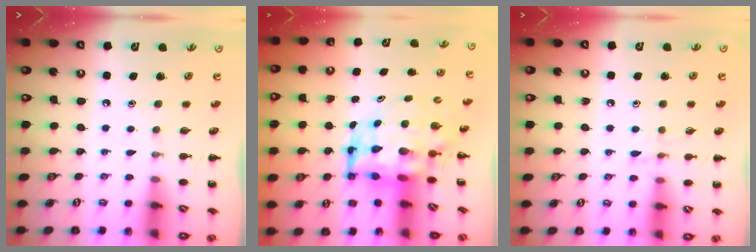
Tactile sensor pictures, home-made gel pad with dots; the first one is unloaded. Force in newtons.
{"total": 7.5, "press": 7.2, "slide": 2.2}
{"total": 5.9, "press": 5.7, "slide": 1.5}